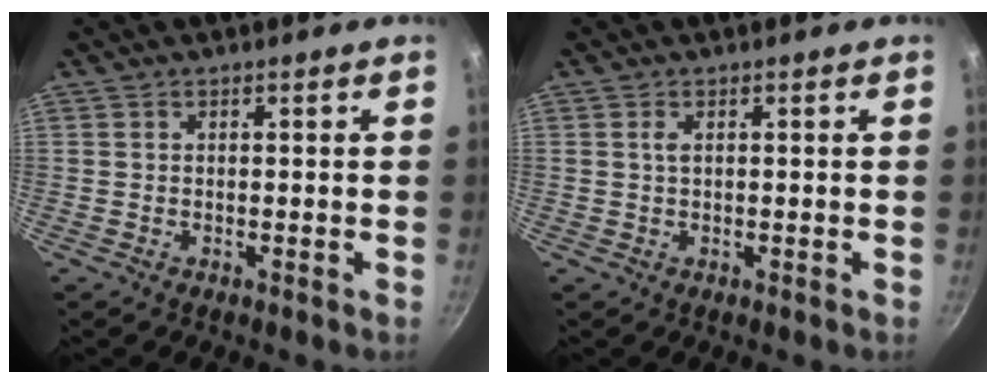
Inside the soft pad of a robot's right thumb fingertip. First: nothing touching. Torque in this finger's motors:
{"motor_torque": [0.26, -0.28, 0.24, -0.07, 0.00]}